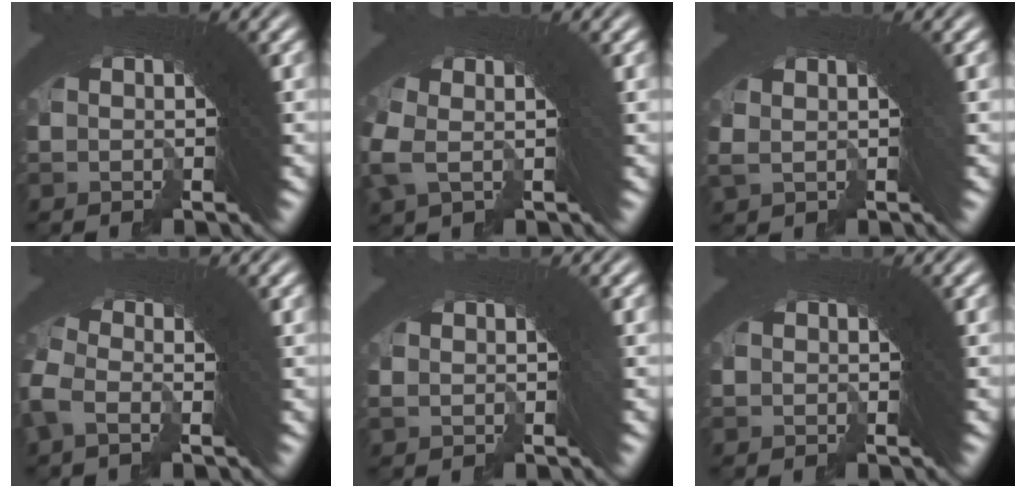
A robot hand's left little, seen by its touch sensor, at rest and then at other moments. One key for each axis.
{"total": 2.7, "fx": 0.8, "fy": 0.7, "fz": 2.5, "tx": -0.042, "ty": 0.012, "tz": 0.009}
{"total": 1.4, "fx": 0.7, "fy": -0.4, "fz": 1.2, "tx": -0.001, "ty": 0.017, "tz": 0.013}
{"total": 2.2, "fx": -1.0, "fy": 1.0, "fz": 1.7, "tx": -0.041, "ty": 0.007, "tz": -0.026}
{"total": 1.1, "fx": 0.4, "fy": -0.3, "fz": 0.9, "tx": 0.003, "ty": 0.022, "tz": 0.003}
{"total": 0.0}